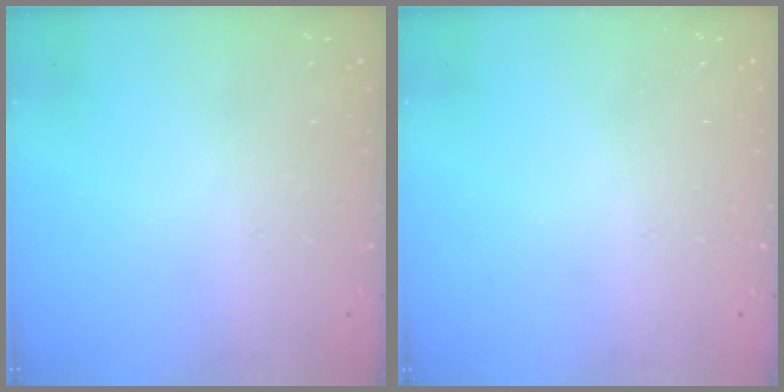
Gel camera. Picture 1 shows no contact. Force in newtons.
{"total": 0.0}